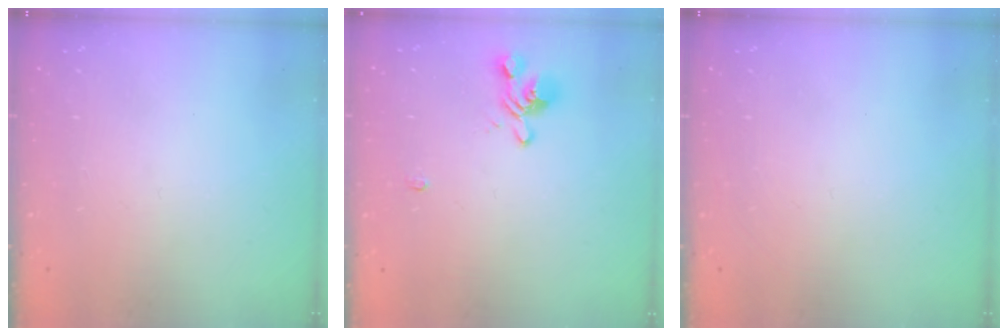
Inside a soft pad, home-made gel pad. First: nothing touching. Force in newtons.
{"total": 2.9, "press": 2.7, "slide": 1.0}
{"total": 0.0}